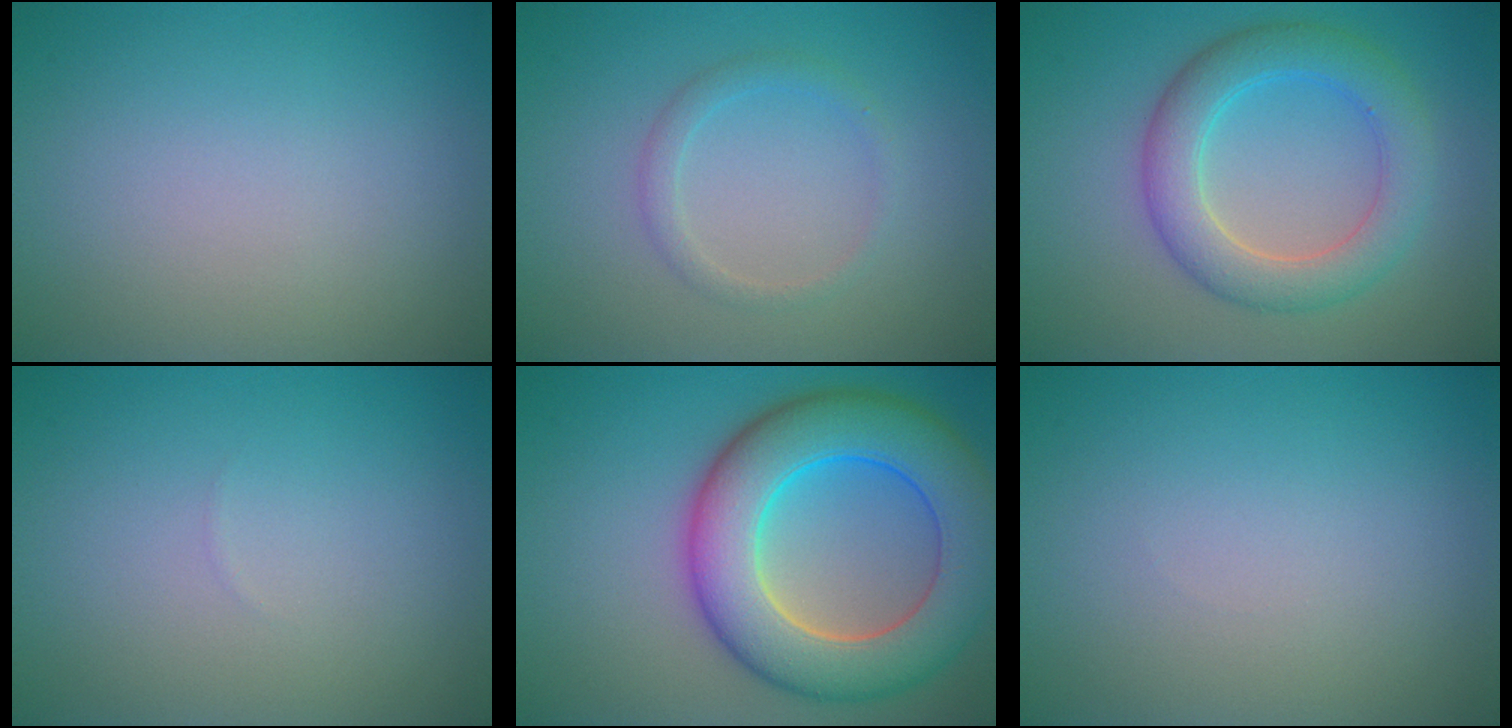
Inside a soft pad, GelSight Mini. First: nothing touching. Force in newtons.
{"total": 1.5, "press": 1.5, "slide": 0.1}
{"total": 5.2, "press": 5.2, "slide": 0.1}
{"total": 0.0}
{"total": 10.8, "press": 10.8, "slide": 0.5}
{"total": 0.0}